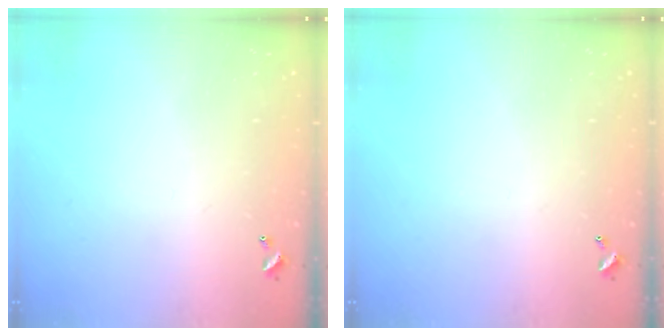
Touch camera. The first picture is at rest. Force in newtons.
{"total": 0.0}